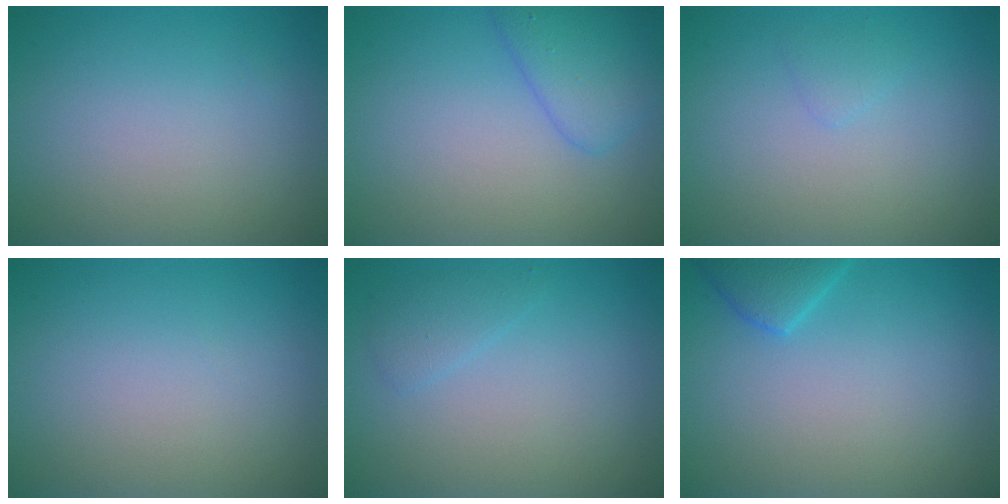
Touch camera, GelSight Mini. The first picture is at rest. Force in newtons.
{"total": 3.3, "press": 3.3, "slide": 0.1}
{"total": 0.8, "press": 0.8, "slide": 0.0}
{"total": 0.0}
{"total": 1.3, "press": 1.3, "slide": 0.0}
{"total": 2.3, "press": 2.3, "slide": 0.2}